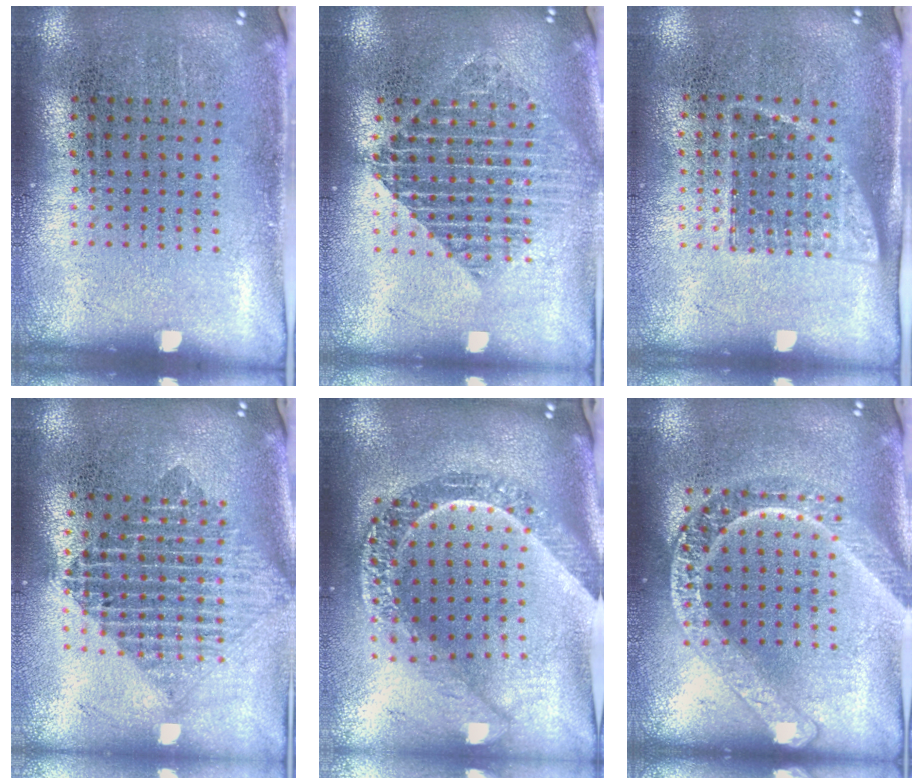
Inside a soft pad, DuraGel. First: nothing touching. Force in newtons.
{"total": 1.8, "press": 1.5, "slide": 0.9}
{"total": 1.3, "press": 1.1, "slide": 0.7}
{"total": 2.0, "press": 1.7, "slide": 1.1}
{"total": 2.7, "press": 2.2, "slide": 1.6}
{"total": 2.3, "press": 2.3, "slide": 0.2}